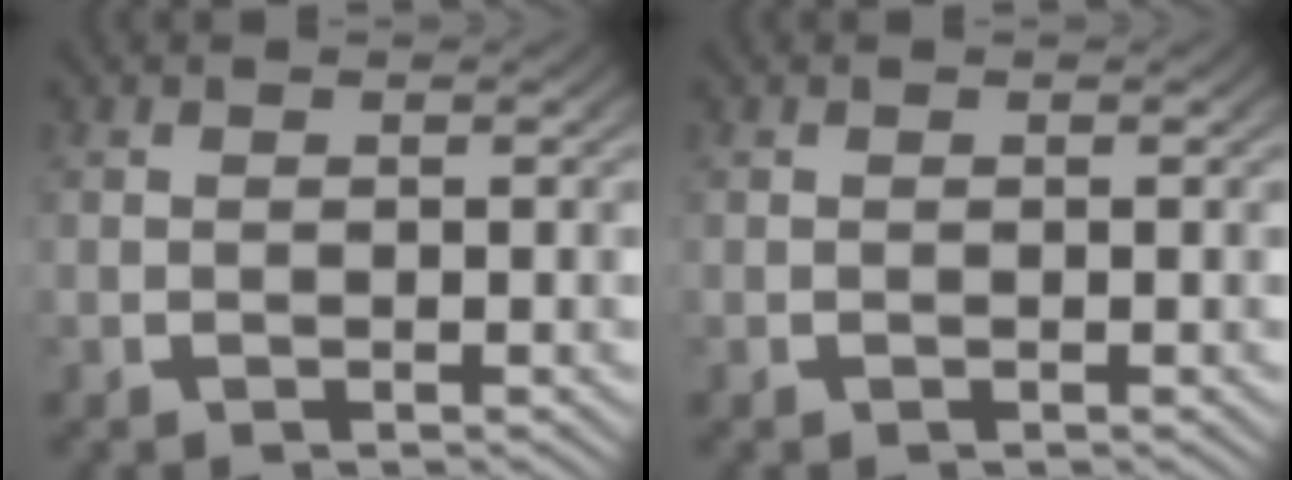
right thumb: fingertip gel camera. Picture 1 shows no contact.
{"total": 0.0}